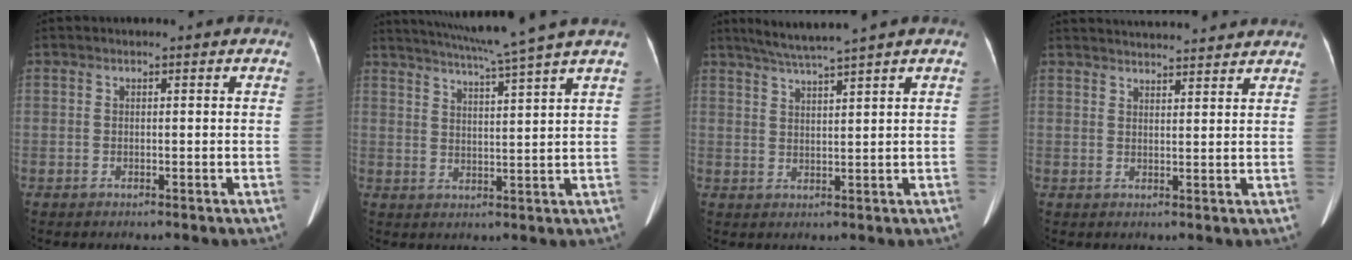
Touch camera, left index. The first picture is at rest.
{"total": 11.8, "force": [10.0, -2.5, 5.9], "torque": [-0.103, -0.011, 0.143]}
{"total": 5.9, "force": [4.9, -1.5, 3.0], "torque": [-0.053, 0.008, 0.090]}
{"total": 12.3, "force": [11.8, 1.1, 3.4], "torque": [-0.051, 0.029, 0.153]}